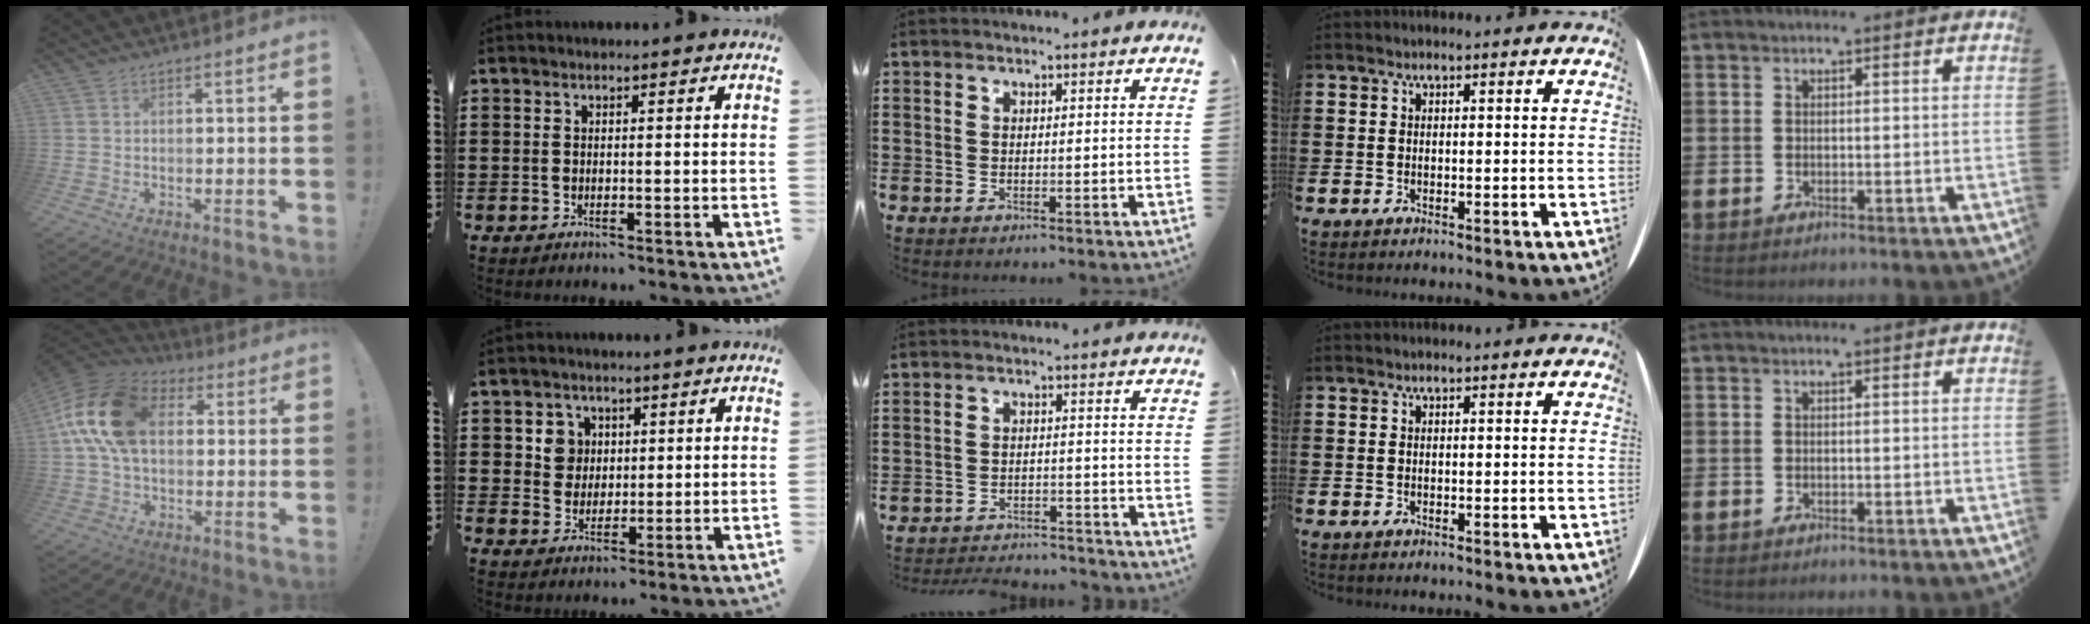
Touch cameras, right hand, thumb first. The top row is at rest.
{"thumb": {"total": 19.2, "force": [4.2, 12.6, 13.9], "torque": [-0.264, 0.014, 0.075]}, "index": {"total": 4.5, "force": [1.5, 4.1, 1.0], "torque": [-0.040, 0.013, 0.027]}, "middle": {"total": 3.5, "force": [-3.4, 0.3, 0.1], "torque": [-0.006, 0.003, -0.074]}}